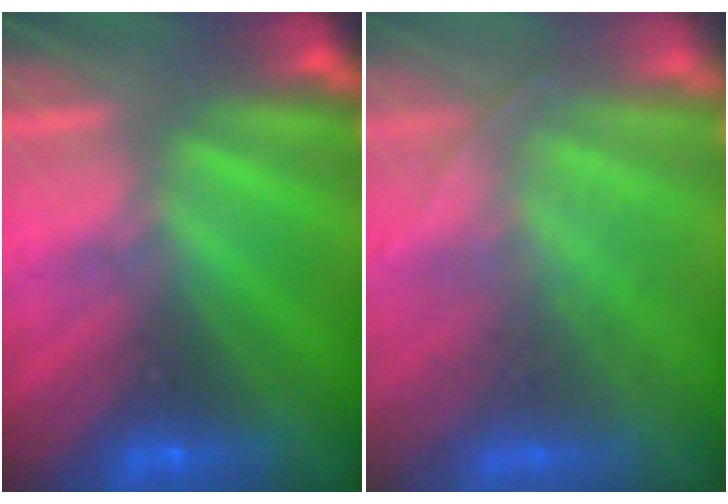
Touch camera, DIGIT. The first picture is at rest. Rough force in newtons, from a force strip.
{"total": 1.7}